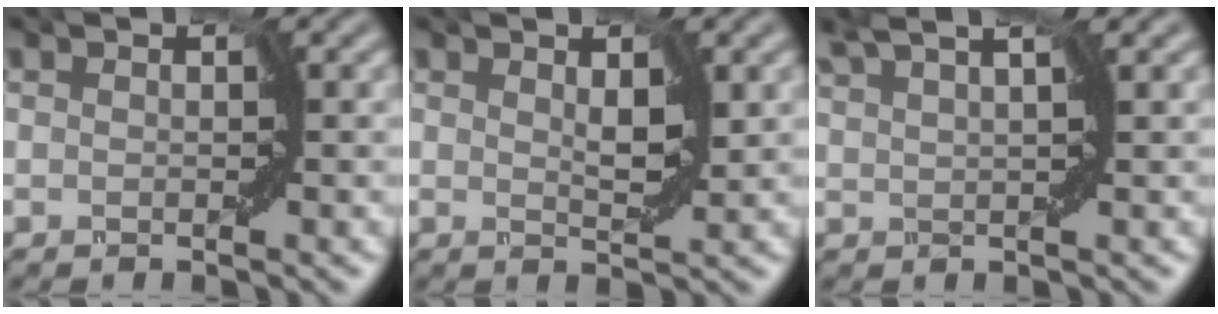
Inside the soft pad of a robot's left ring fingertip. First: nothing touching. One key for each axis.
{"total": 2.3, "fx": 0.8, "fy": 1.0, "fz": 1.9, "tx": -0.037, "ty": -0.003, "tz": 0.014}
{"total": 2.7, "fx": 2.0, "fy": -0.1, "fz": 1.8, "tx": -0.035, "ty": 0.008, "tz": 0.036}